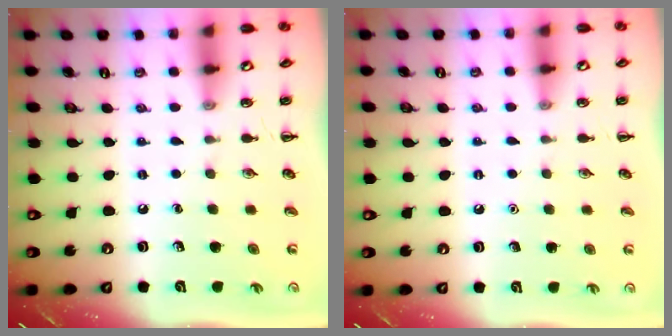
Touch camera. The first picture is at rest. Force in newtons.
{"total": 1.6, "press": 1.6, "slide": 0.1}